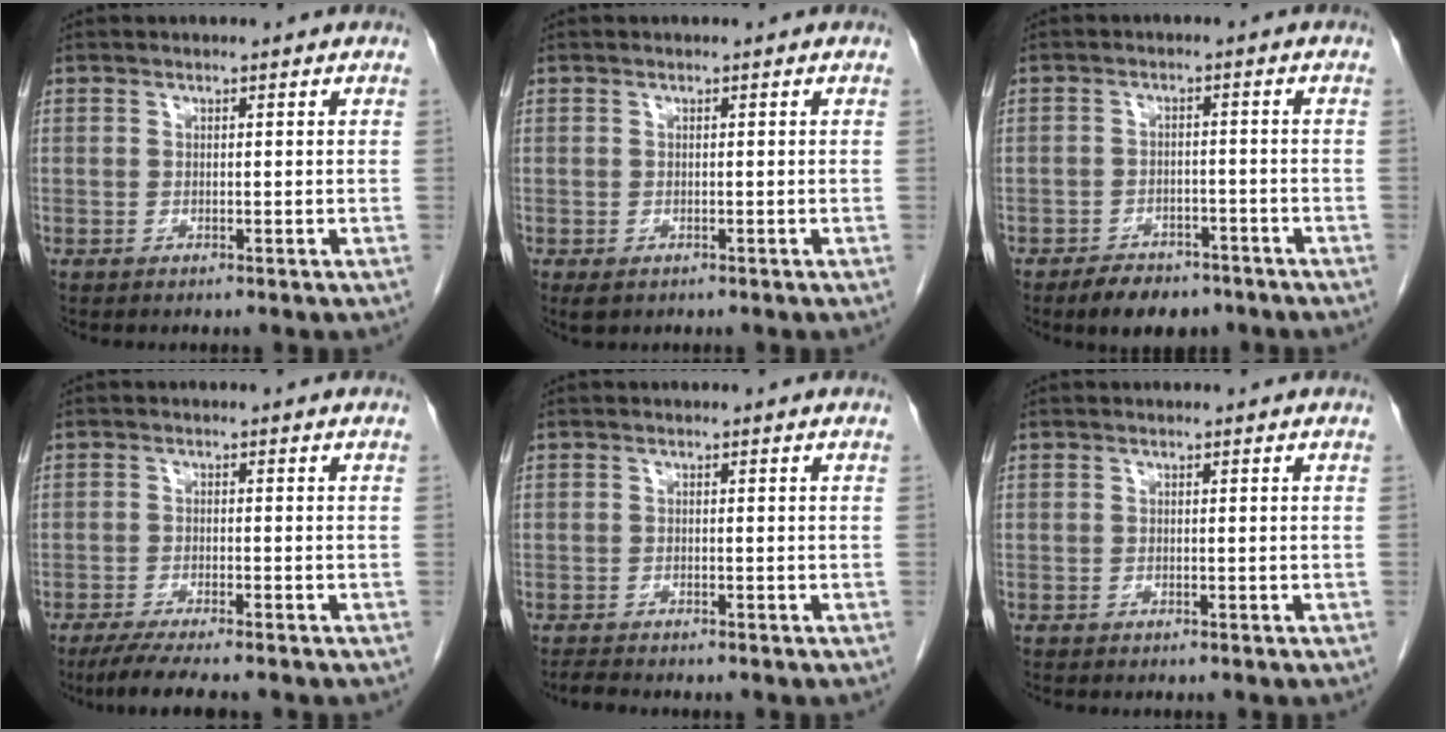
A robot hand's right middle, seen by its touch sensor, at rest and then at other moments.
{"total": 1.3, "force": [-0.6, 0.8, 0.7], "torque": [-0.011, -0.002, 0.000]}
{"total": 6.4, "force": [-4.9, 3.2, 2.6], "torque": [-0.037, 0.002, -0.072]}
{"total": 6.1, "force": [-5.0, 0.0, 3.5], "torque": [-0.054, -0.016, -0.081]}
{"total": 1.4, "force": [-1.4, -0.1, 0.3], "torque": [-0.012, -0.006, -0.025]}
{"total": 0.0}